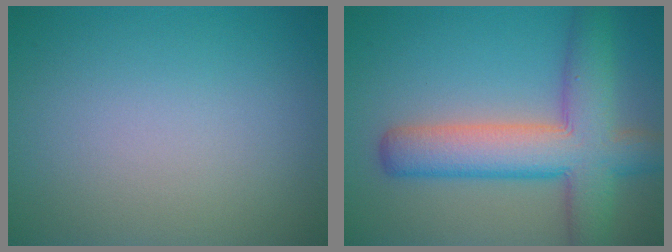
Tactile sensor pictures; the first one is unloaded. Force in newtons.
{"total": 8.3, "press": 8.3, "slide": 0.3}